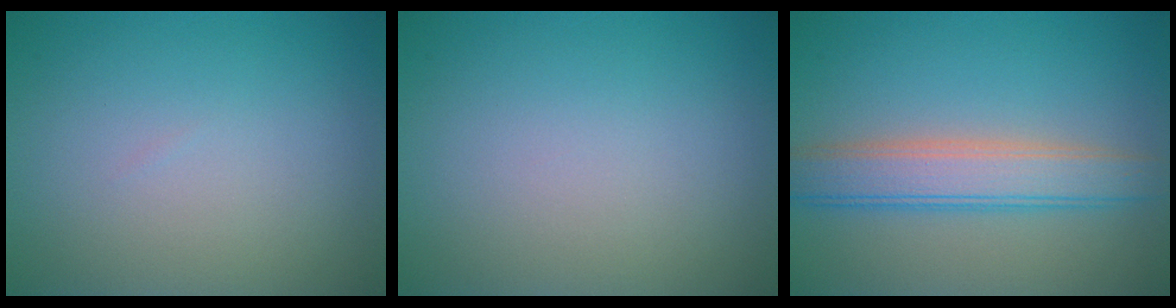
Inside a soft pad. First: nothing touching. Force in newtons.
{"total": 0.0}
{"total": 4.9, "press": 4.9, "slide": 0.3}